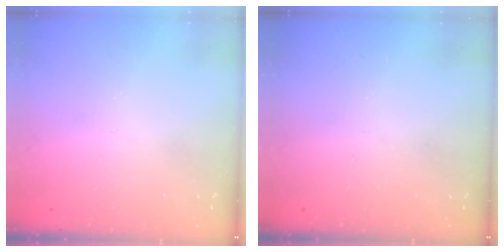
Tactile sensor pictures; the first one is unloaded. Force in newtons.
{"total": 0.0}